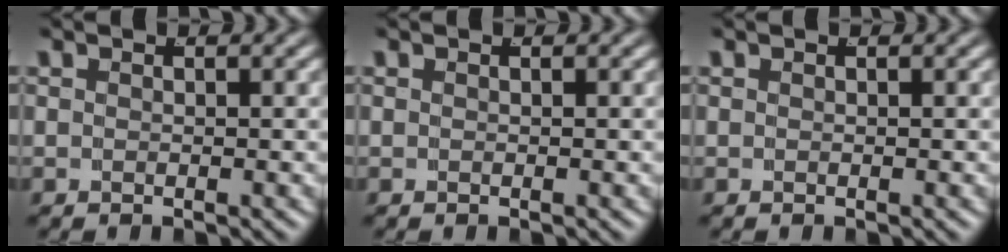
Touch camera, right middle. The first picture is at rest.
{"total": 0.0}
{"total": 0.0}